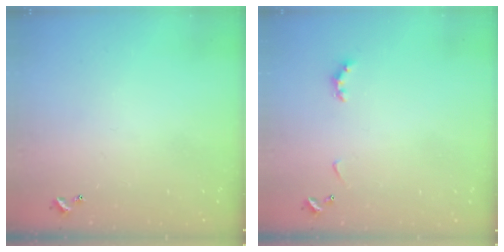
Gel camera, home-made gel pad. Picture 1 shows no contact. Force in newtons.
{"total": 2.9, "press": 2.8, "slide": 0.6}